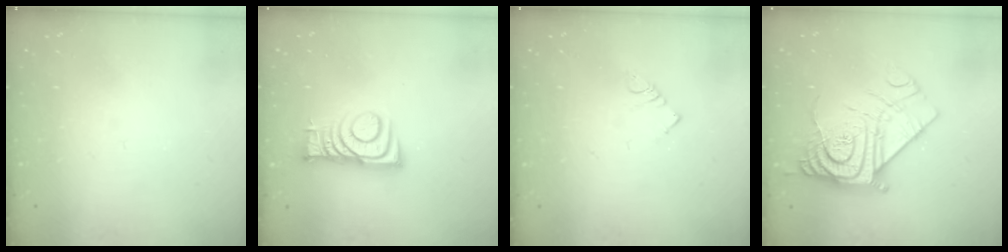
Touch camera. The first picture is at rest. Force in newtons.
{"total": 8.7, "press": 8.7, "slide": 0.5}
{"total": 2.8, "press": 2.8, "slide": 0.3}
{"total": 15.9, "press": 15.8, "slide": 1.7}